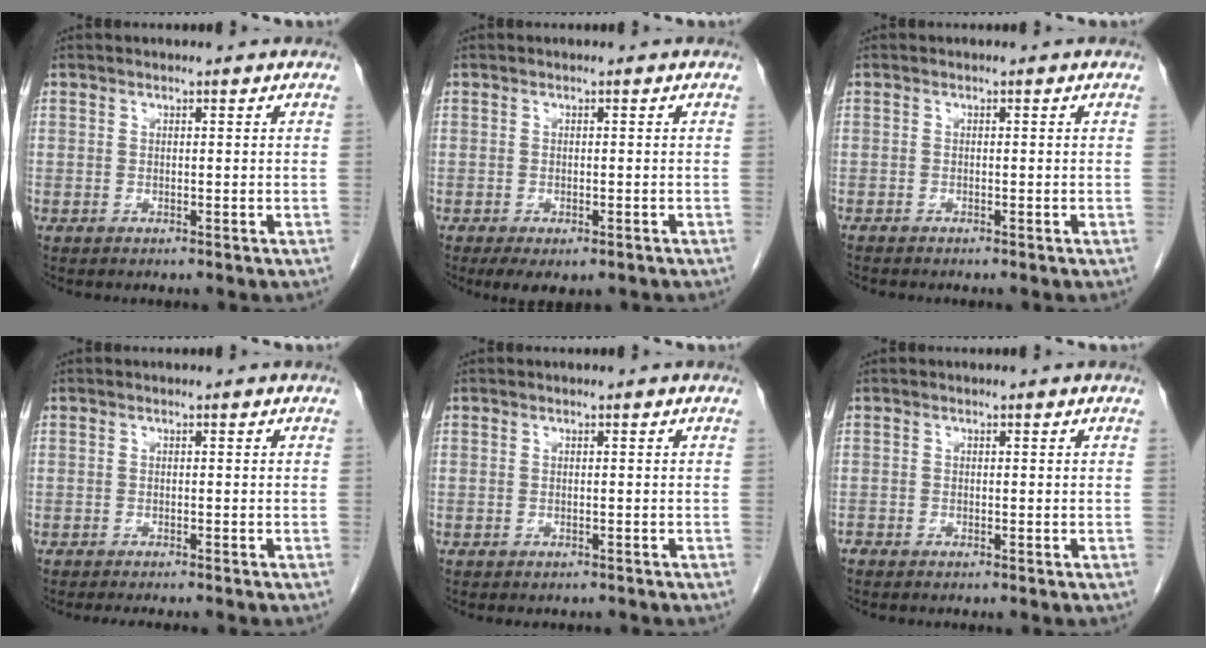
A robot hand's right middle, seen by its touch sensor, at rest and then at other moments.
{"total": 4.6, "force": [-3.1, 2.0, 2.8], "torque": [-0.038, -0.008, -0.043]}
{"total": 1.6, "force": [-1.4, 0.2, 0.7], "torque": [-0.014, -0.004, -0.018]}
{"total": 4.6, "force": [-4.0, 0.6, 2.1], "torque": [-0.020, -0.007, -0.054]}
{"total": 1.9, "force": [-1.7, 0.7, 0.4], "torque": [-0.010, -0.003, -0.021]}
{"total": 0.7, "force": [-0.7, 0.2, 0.0], "torque": [-0.005, -0.001, -0.016]}